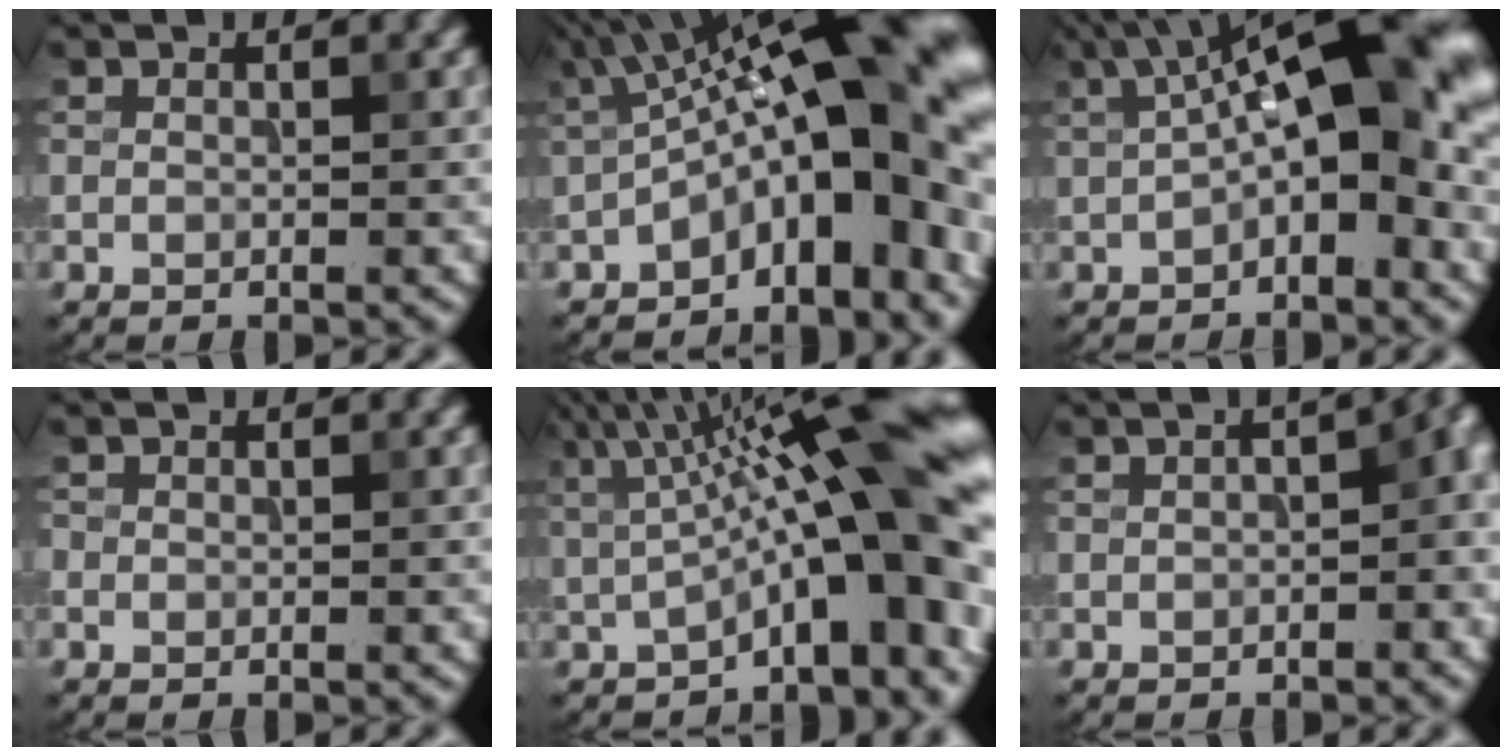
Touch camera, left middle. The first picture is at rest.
{"total": 16.1, "force": [-0.1, 6.1, 15.0], "torque": [-0.181, 0.039, -0.009]}
{"total": 12.9, "force": [2.1, 4.9, 11.8], "torque": [-0.161, 0.030, 0.022]}
{"total": 0.5, "force": [0.0, 0.5, -0.1], "torque": [0.006, 0.000, -0.003]}
{"total": 15.8, "force": [1.8, 4.1, 15.2], "torque": [-0.195, 0.027, 0.024]}
{"total": 5.7, "force": [0.1, 2.9, 5.0], "torque": [-0.031, 0.014, 0.000]}